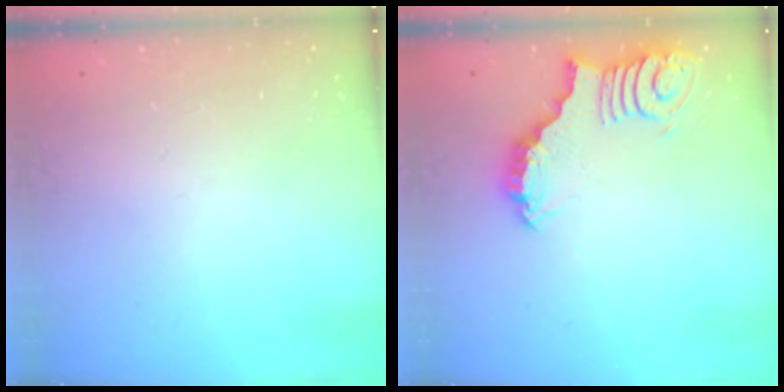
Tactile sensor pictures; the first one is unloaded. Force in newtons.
{"total": 3.1, "press": 3.1, "slide": 0.3}